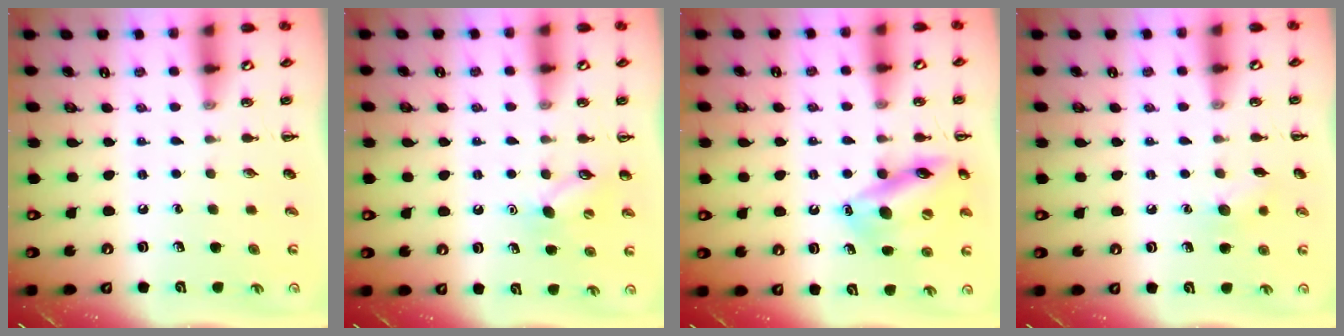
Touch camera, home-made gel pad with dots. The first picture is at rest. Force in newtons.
{"total": 7.2, "press": 7.0, "slide": 1.6}
{"total": 16.1, "press": 16.0, "slide": 1.9}
{"total": 7.1, "press": 6.9, "slide": 1.6}